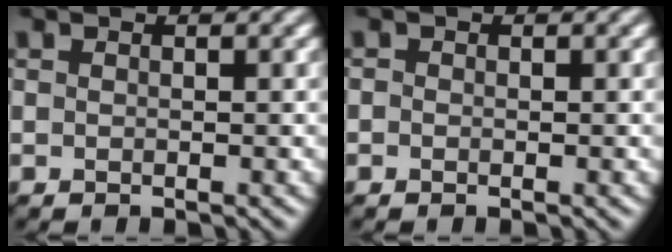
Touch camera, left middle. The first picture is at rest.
{"total": 0.0}